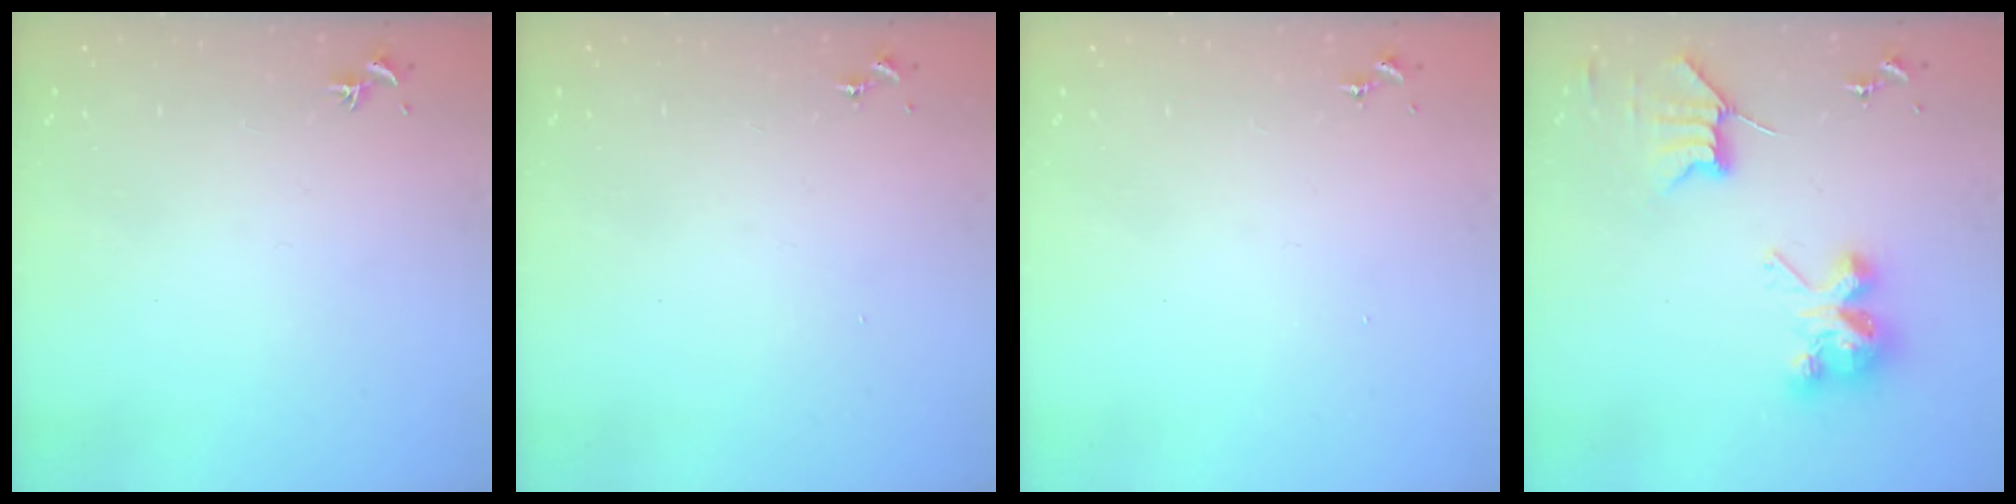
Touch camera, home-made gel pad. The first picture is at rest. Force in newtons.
{"total": 0.0}
{"total": 0.0}
{"total": 8.5, "press": 8.5, "slide": 0.5}